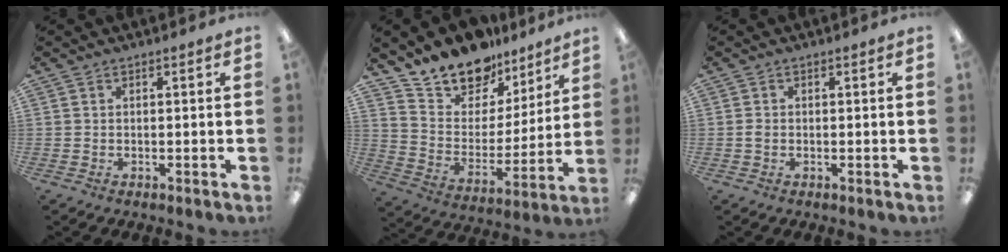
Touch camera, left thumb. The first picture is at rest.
{"total": 14.8, "force": [13.3, 6.4, 1.5], "torque": [-0.054, -0.118, 0.247]}
{"total": 0.9, "force": [-0.1, 0.7, 0.6], "torque": [-0.012, 0.004, -0.004]}